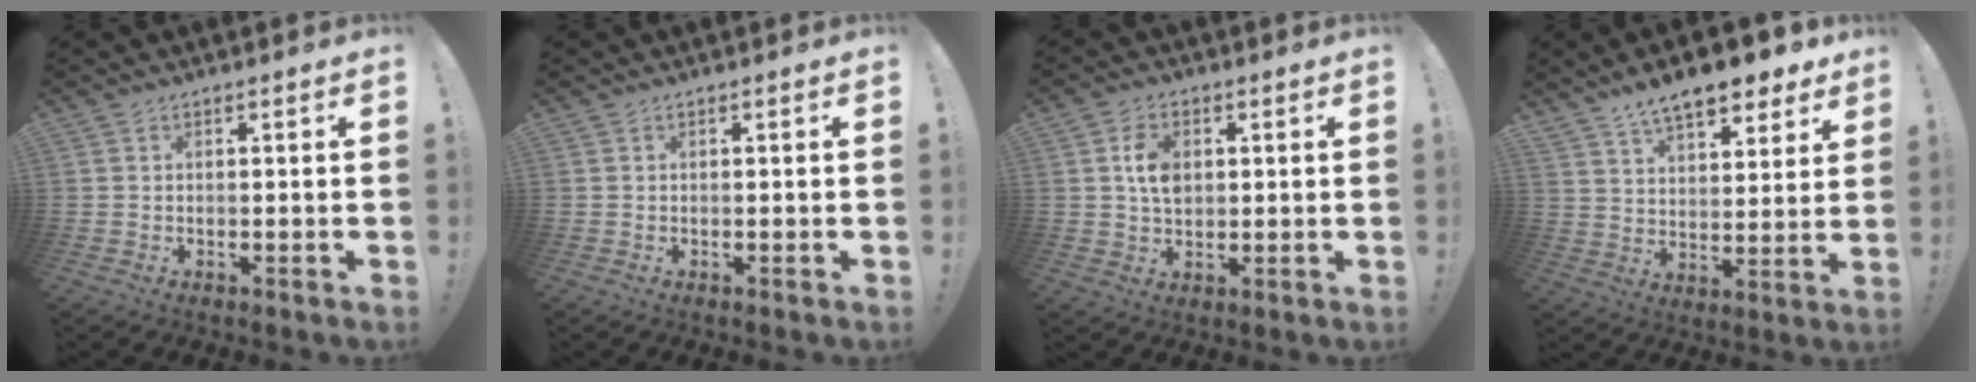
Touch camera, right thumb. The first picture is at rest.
{"total": 0.0}
{"total": 7.0, "force": [1.3, 5.0, 4.7], "torque": [-0.068, 0.004, 0.024]}
{"total": 12.1, "force": [9.4, 4.5, 6.1], "torque": [-0.100, -0.064, 0.166]}